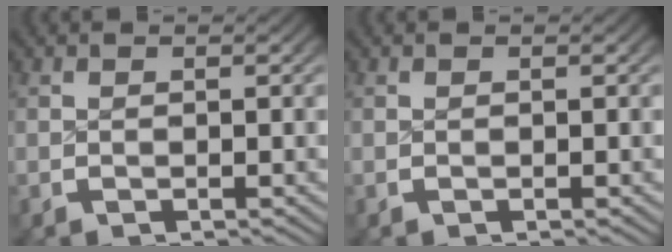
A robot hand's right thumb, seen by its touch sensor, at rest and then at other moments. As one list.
[{"total": 0.0}]